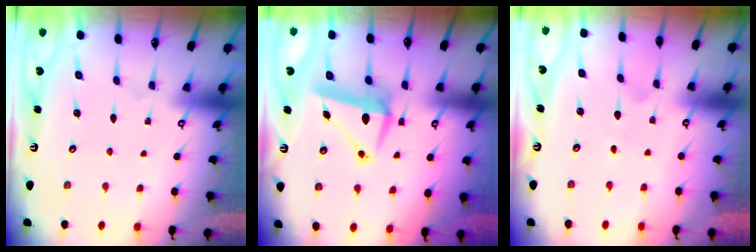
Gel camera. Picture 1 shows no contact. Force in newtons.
{"total": 8.8, "press": 8.7, "slide": 1.5}
{"total": 0.0}